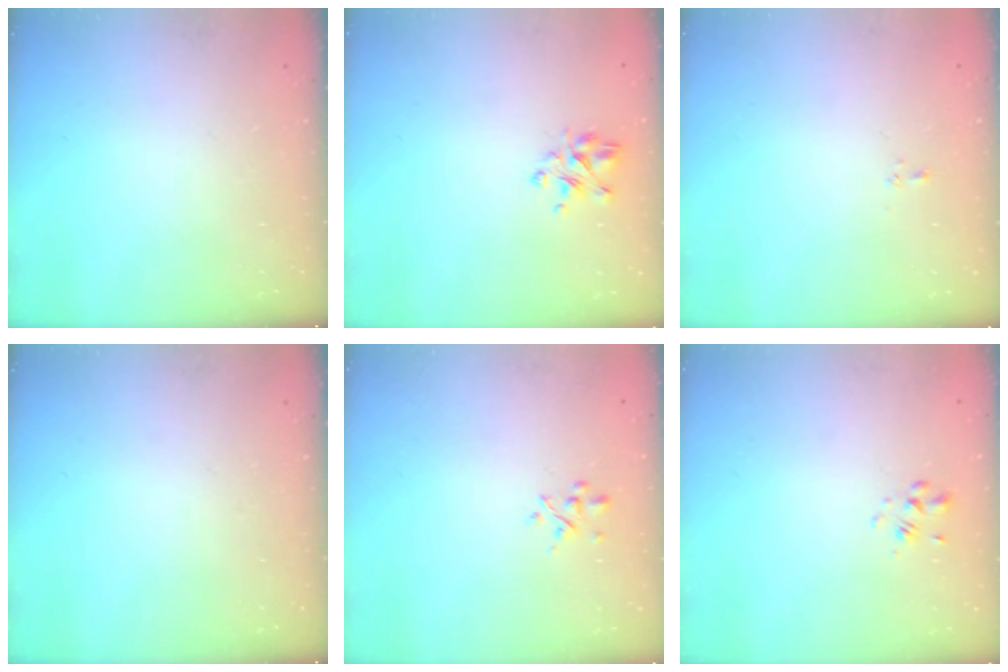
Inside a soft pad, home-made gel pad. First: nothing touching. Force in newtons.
{"total": 4.1, "press": 3.7, "slide": 1.7}
{"total": 1.6, "press": 1.4, "slide": 0.8}
{"total": 0.0}
{"total": 2.2, "press": 2.0, "slide": 0.9}
{"total": 0.9, "press": 0.7, "slide": 0.6}